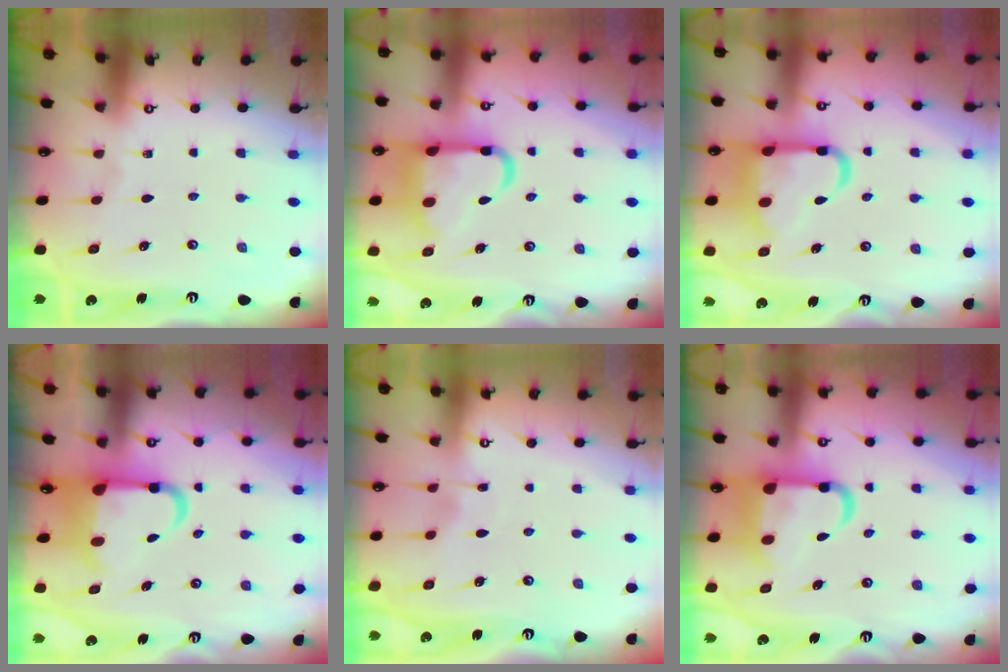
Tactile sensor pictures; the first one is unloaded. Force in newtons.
{"total": 14.8, "press": 14.7, "slide": 1.7}
{"total": 14.8, "press": 14.7, "slide": 1.7}
{"total": 9.0, "press": 8.7, "slide": 1.9}
{"total": 3.2, "press": 3.2, "slide": 0.4}
{"total": 12.7, "press": 12.6, "slide": 1.6}